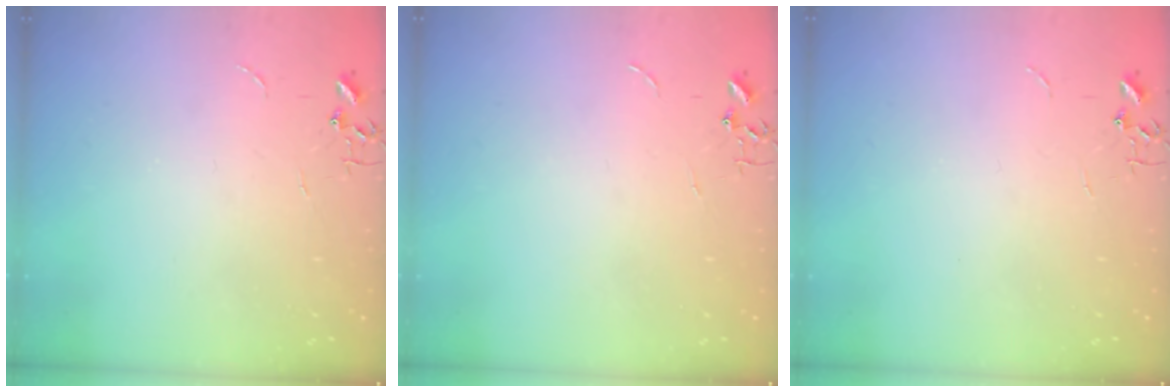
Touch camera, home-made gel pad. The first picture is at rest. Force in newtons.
{"total": 0.0}
{"total": 0.0}